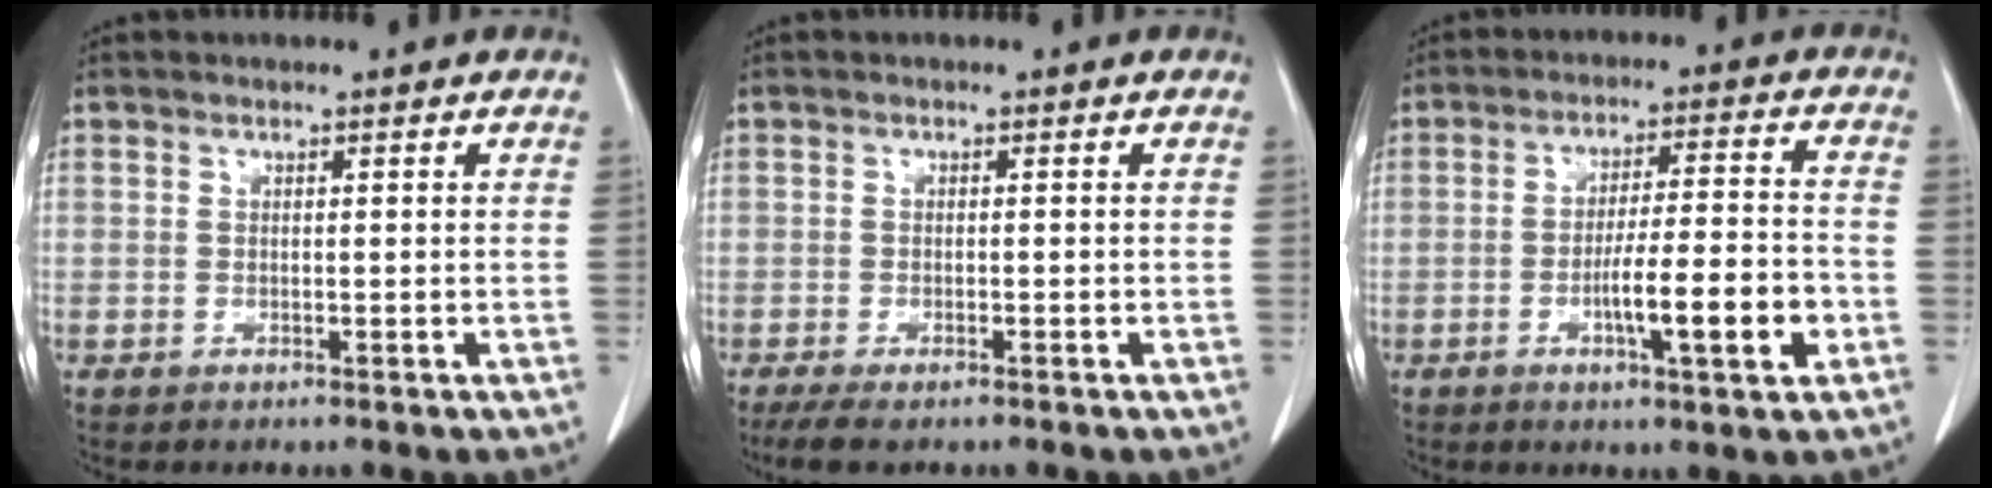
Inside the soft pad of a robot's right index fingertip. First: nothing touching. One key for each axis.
{"total": 4.4, "fx": -3.2, "fy": 1.2, "fz": 2.6, "tx": -0.050, "ty": -0.010, "tz": -0.054}
{"total": 10.3, "fx": -3.6, "fy": 0.9, "fz": 9.6, "tx": -0.154, "ty": 0.001, "tz": -0.057}